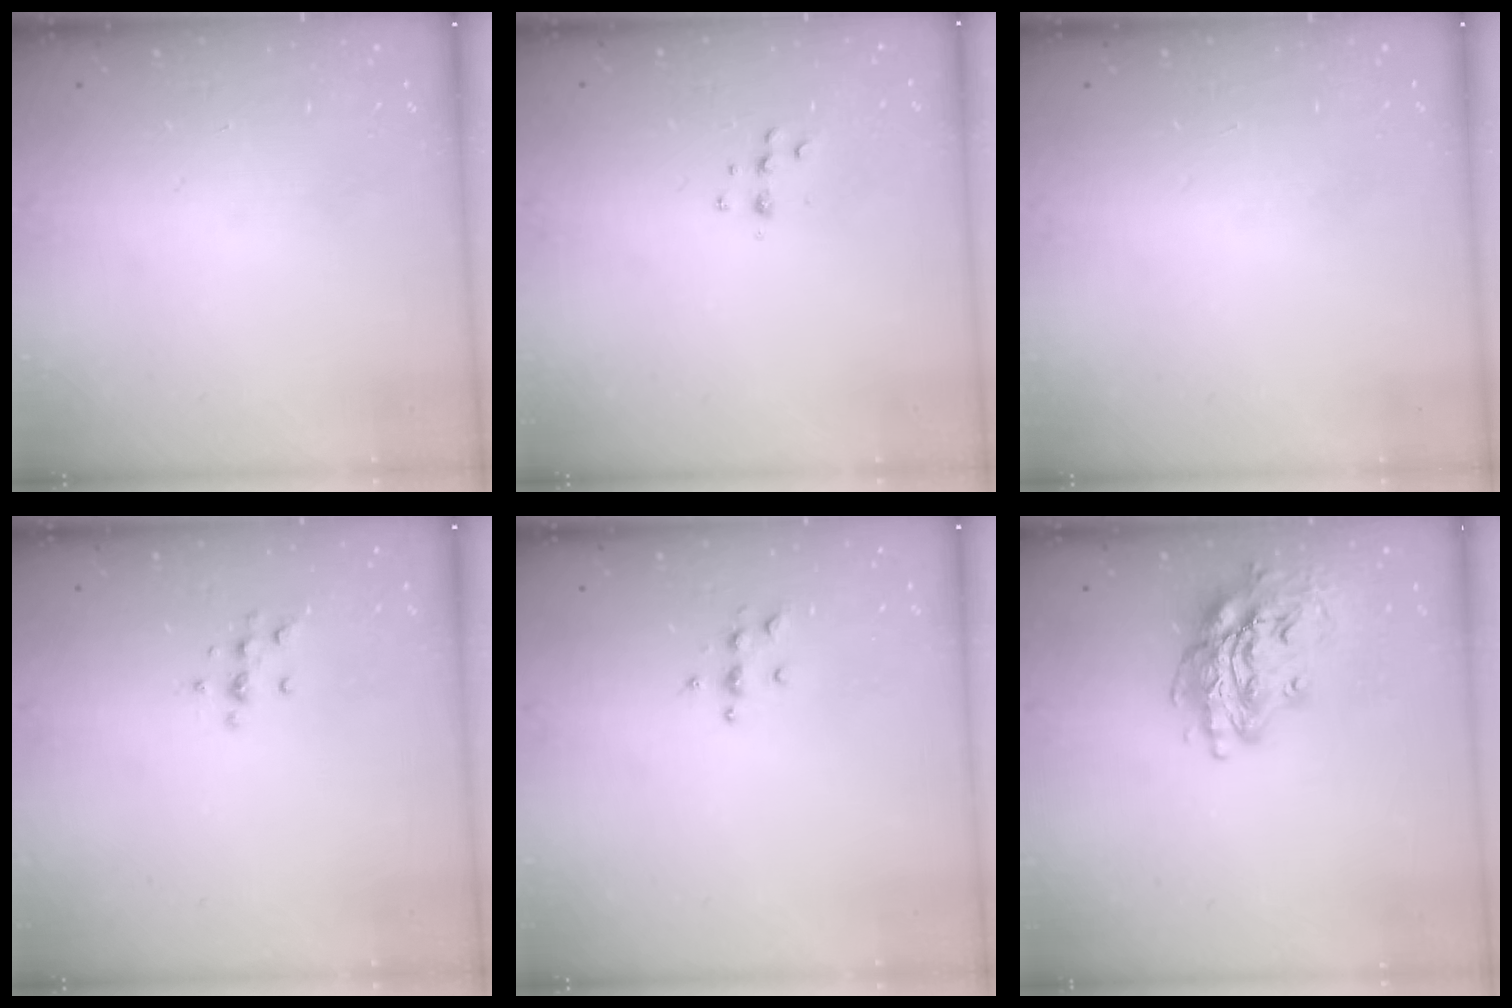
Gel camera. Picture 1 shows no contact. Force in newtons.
{"total": 5.1, "press": 5.0, "slide": 0.8}
{"total": 0.0}
{"total": 5.6, "press": 5.6, "slide": 0.6}
{"total": 4.0, "press": 3.9, "slide": 0.6}
{"total": 15.6, "press": 15.6, "slide": 1.3}